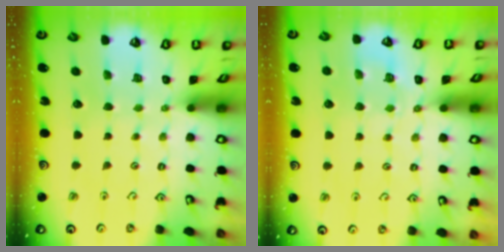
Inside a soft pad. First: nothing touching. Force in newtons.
{"total": 5.6, "press": 5.5, "slide": 0.9}